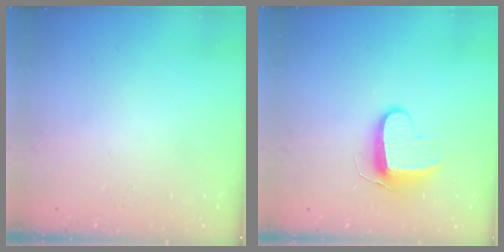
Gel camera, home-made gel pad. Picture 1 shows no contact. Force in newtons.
{"total": 8.9, "press": 8.9, "slide": 0.2}